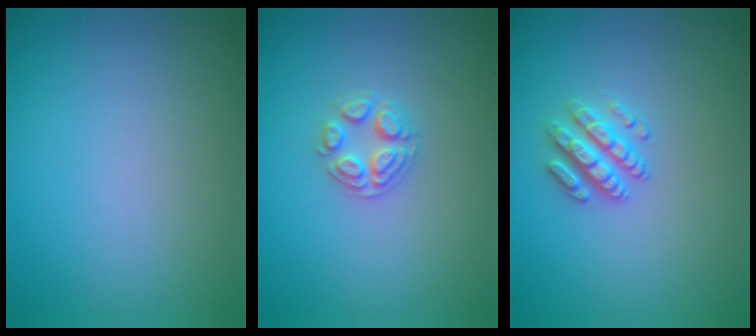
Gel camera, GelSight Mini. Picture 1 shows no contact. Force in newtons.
{"total": 2.5, "press": 2.5, "slide": 0.3}
{"total": 2.6, "press": 2.5, "slide": 0.7}